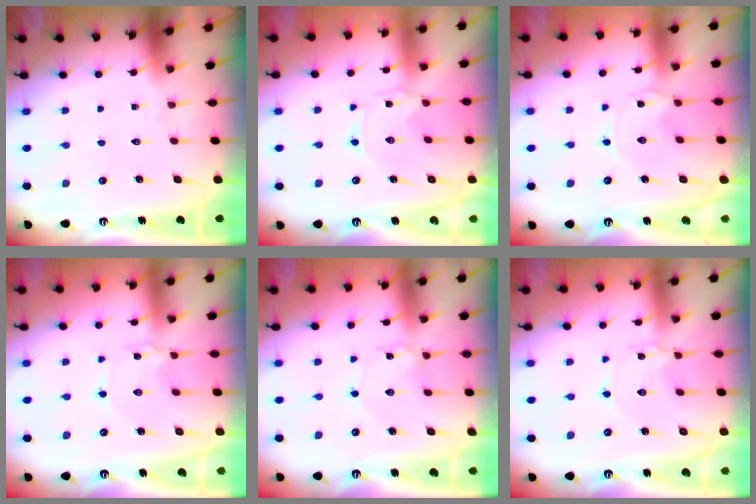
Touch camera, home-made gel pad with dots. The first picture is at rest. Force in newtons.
{"total": 0.0}
{"total": 0.0}
{"total": 1.6, "press": 1.6, "slide": 0.2}
{"total": 1.5, "press": 1.5, "slide": 0.1}
{"total": 1.6, "press": 1.6, "slide": 0.2}